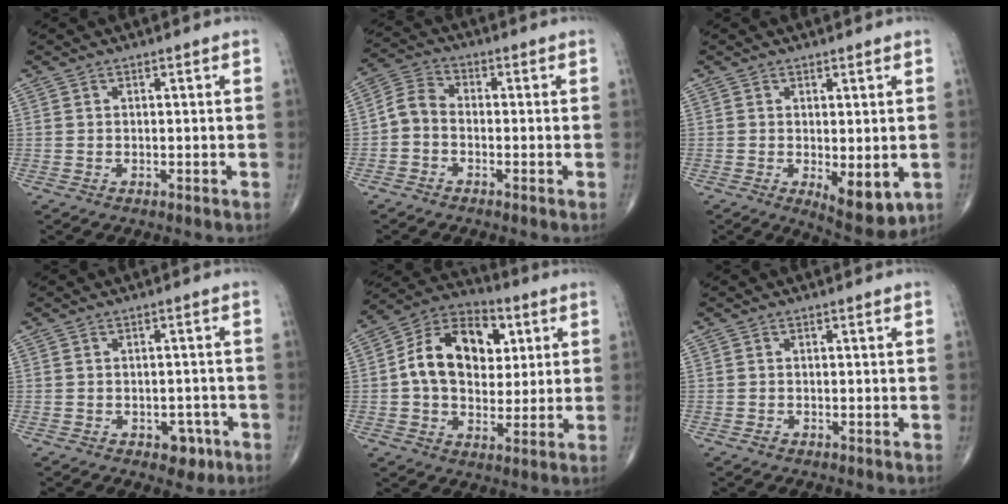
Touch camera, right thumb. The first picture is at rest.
{"total": 4.6, "force": [-1.4, 3.4, 2.8], "torque": [-0.047, 0.021, -0.044]}
{"total": 7.3, "force": [-1.5, 3.0, 6.5], "torque": [-0.082, -0.020, -0.013]}
{"total": 4.0, "force": [-2.0, 2.7, 2.2], "torque": [-0.007, 0.011, -0.023]}
{"total": 16.7, "force": [3.2, 11.4, 11.8], "torque": [-0.156, 0.011, 0.047]}
{"total": 0.6, "force": [-0.4, 0.4, 0.2], "torque": [-0.004, 0.000, -0.011]}